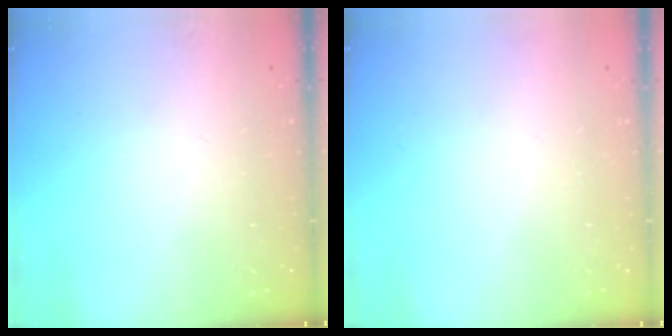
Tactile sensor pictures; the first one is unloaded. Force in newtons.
{"total": 1.7, "press": 1.7, "slide": 0.2}